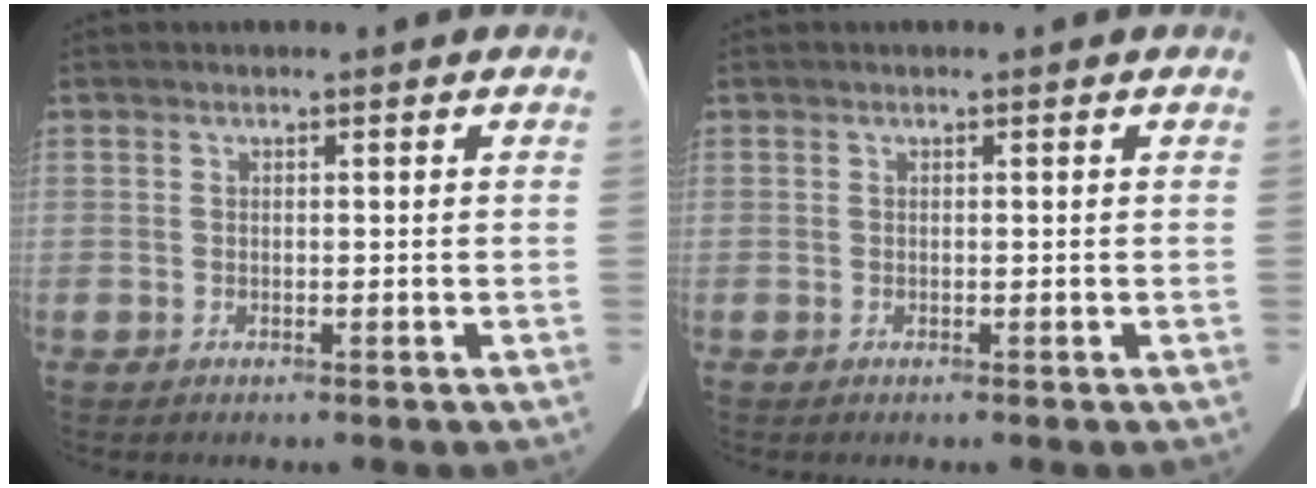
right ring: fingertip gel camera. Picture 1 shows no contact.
{"total": 0.0}